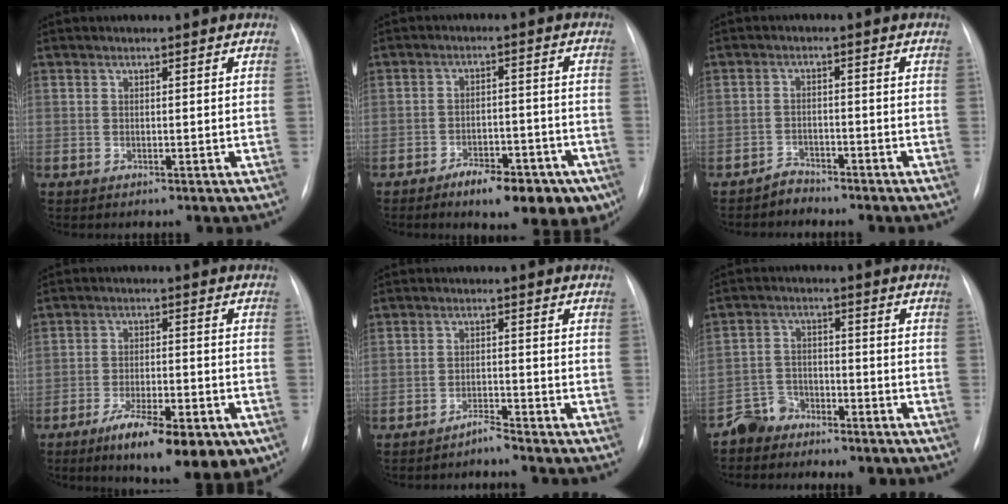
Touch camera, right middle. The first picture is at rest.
{"total": 11.4, "force": [-7.6, 4.3, 7.4], "torque": [-0.081, 0.014, -0.107]}
{"total": 2.4, "force": [-2.2, 0.5, -0.6], "torque": [0.013, -0.005, -0.038]}
{"total": 13.6, "force": [-7.9, 3.7, 10.4], "torque": [-0.131, -0.009, -0.117]}
{"total": 2.1, "force": [-2.0, -0.4, 0.1], "torque": [0.002, -0.007, -0.035]}
{"total": 5.0, "force": [-4.1, 2.8, -0.2], "torque": [0.009, 0.009, -0.077]}